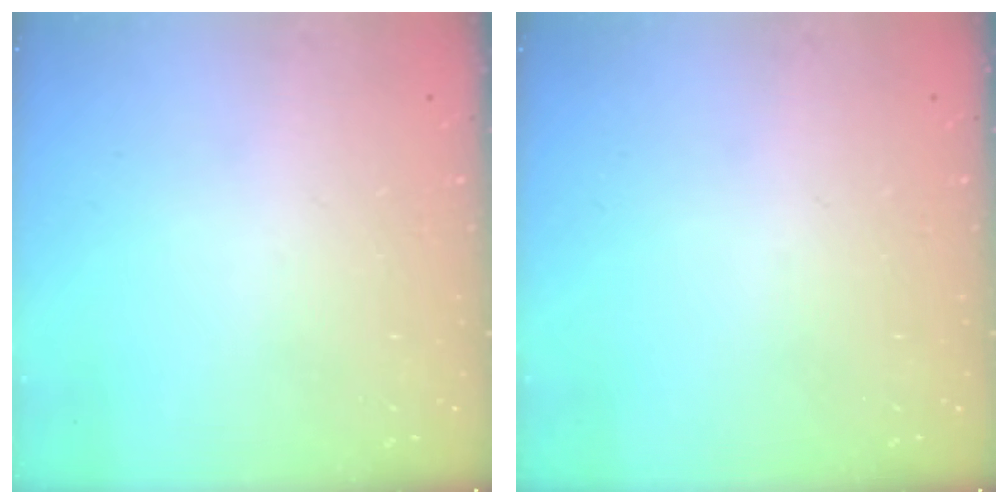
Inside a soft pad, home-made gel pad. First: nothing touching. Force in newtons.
{"total": 0.0}